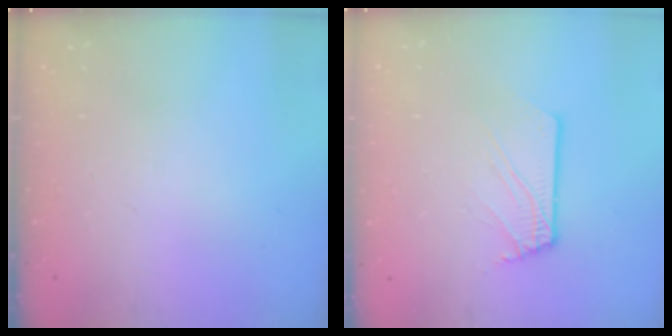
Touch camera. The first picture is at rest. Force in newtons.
{"total": 2.3, "press": 2.3, "slide": 0.1}